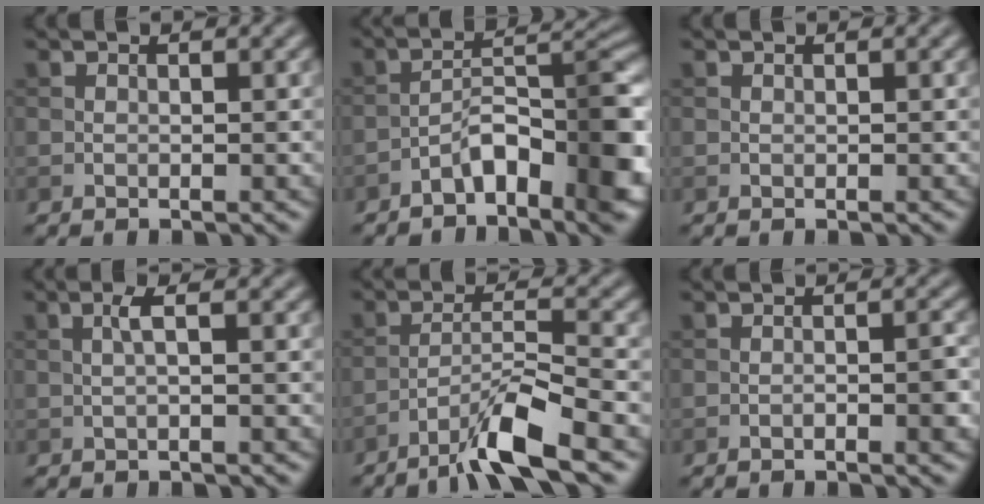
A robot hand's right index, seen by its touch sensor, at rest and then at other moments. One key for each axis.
{"total": 7.8, "fx": -4.1, "fy": 2.9, "fz": 5.9, "tx": -0.083, "ty": 0.018, "tz": -0.069}
{"total": 0.0}
{"total": 1.5, "fx": 0.2, "fy": 0.1, "fz": 1.5, "tx": -0.032, "ty": 0.005, "tz": 0.002}
{"total": 6.2, "fx": -4.4, "fy": 0.6, "fz": 4.4, "tx": -0.074, "ty": 0.007, "tz": -0.086}
{"total": 1.9, "fx": -0.9, "fy": 0.4, "fz": 1.6, "tx": -0.022, "ty": 0.004, "tz": -0.015}